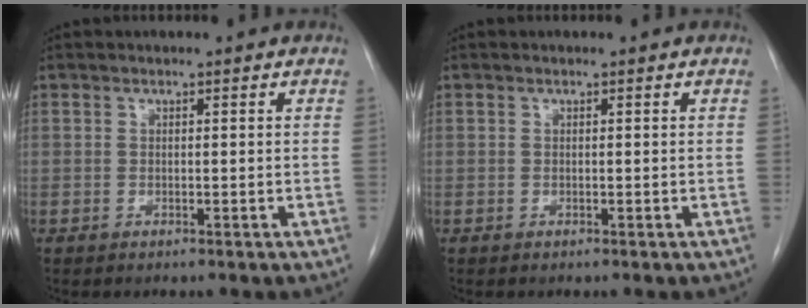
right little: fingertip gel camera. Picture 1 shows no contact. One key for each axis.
{"total": 0.0}